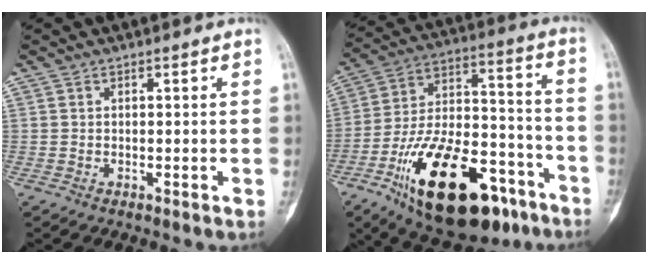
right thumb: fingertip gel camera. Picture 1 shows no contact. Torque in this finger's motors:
{"motor_torque": [0.91, 0.82, 1.97, -0.81, 0.20]}